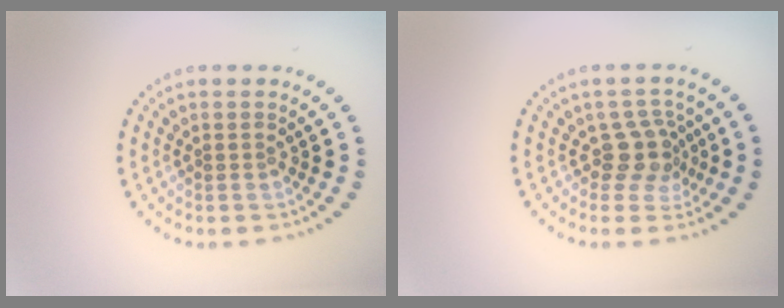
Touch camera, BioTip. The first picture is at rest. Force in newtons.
{"total": 2.6, "press": 2.1, "slide": 1.7}